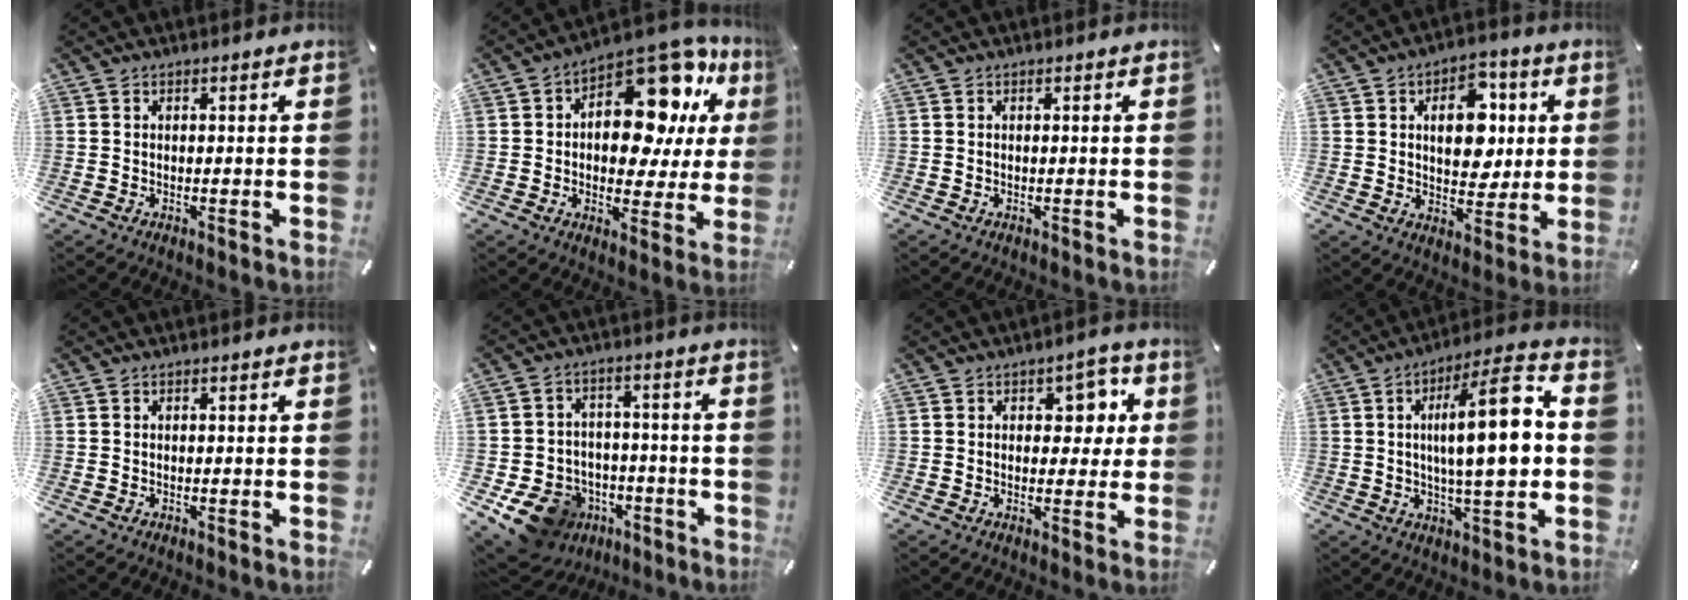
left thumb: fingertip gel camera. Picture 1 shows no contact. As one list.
[{"total": 18.2, "force": [7.4, 10.5, 12.9], "torque": [-0.163, -0.060, 0.123]}, {"total": 0.0}, {"total": 12.1, "force": [2.6, 8.5, 8.1], "torque": [-0.098, -0.002, 0.040]}, {"total": 0.0}, {"total": 12.0, "force": [-6.1, 9.4, 4.1], "torque": [-0.073, 0.036, -0.099]}, {"total": 6.8, "force": [1.9, 4.9, 4.3], "torque": [-0.039, -0.005, 0.024]}, {"total": 17.5, "force": [1.4, 4.7, 16.8], "torque": [-0.261, 0.001, 0.014]}]